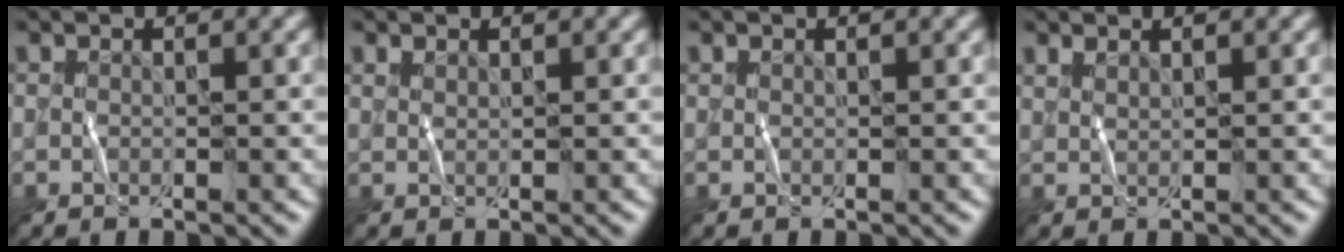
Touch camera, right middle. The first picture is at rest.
{"total": 0.6, "force": [0.6, 0.2, 0.2], "torque": [-0.007, 0.000, 0.013]}
{"total": 0.0}
{"total": 0.9, "force": [0.8, 0.2, 0.3], "torque": [-0.008, -0.002, 0.018]}